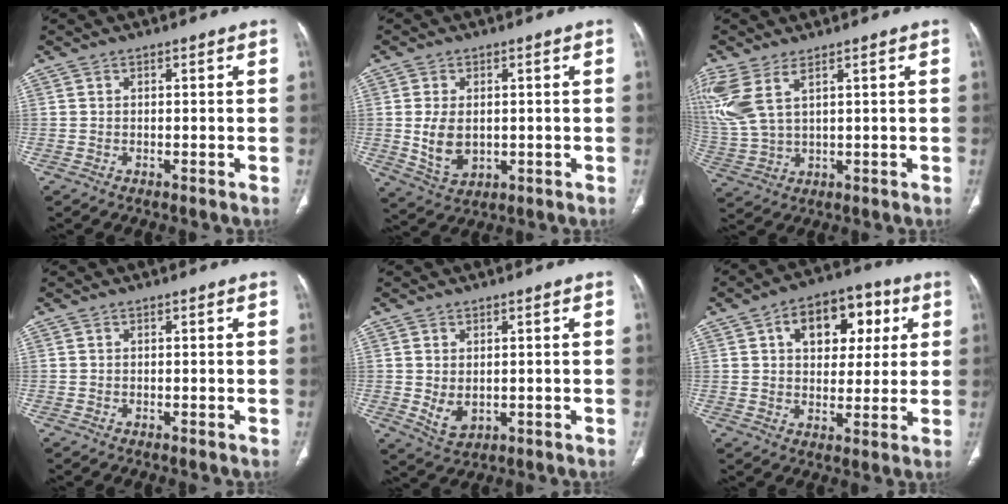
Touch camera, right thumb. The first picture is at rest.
{"total": 7.2, "force": [0.0, 4.8, 5.4], "torque": [-0.093, -0.009, 0.015]}
{"total": 11.1, "force": [5.1, 5.0, 8.5], "torque": [-0.220, -0.007, 0.119]}
{"total": 0.0}
{"total": 4.3, "force": [0.0, 2.9, 3.2], "torque": [-0.054, -0.009, 0.015]}
{"total": 14.0, "force": [4.7, 9.0, 9.6], "torque": [-0.094, 0.006, 0.069]}